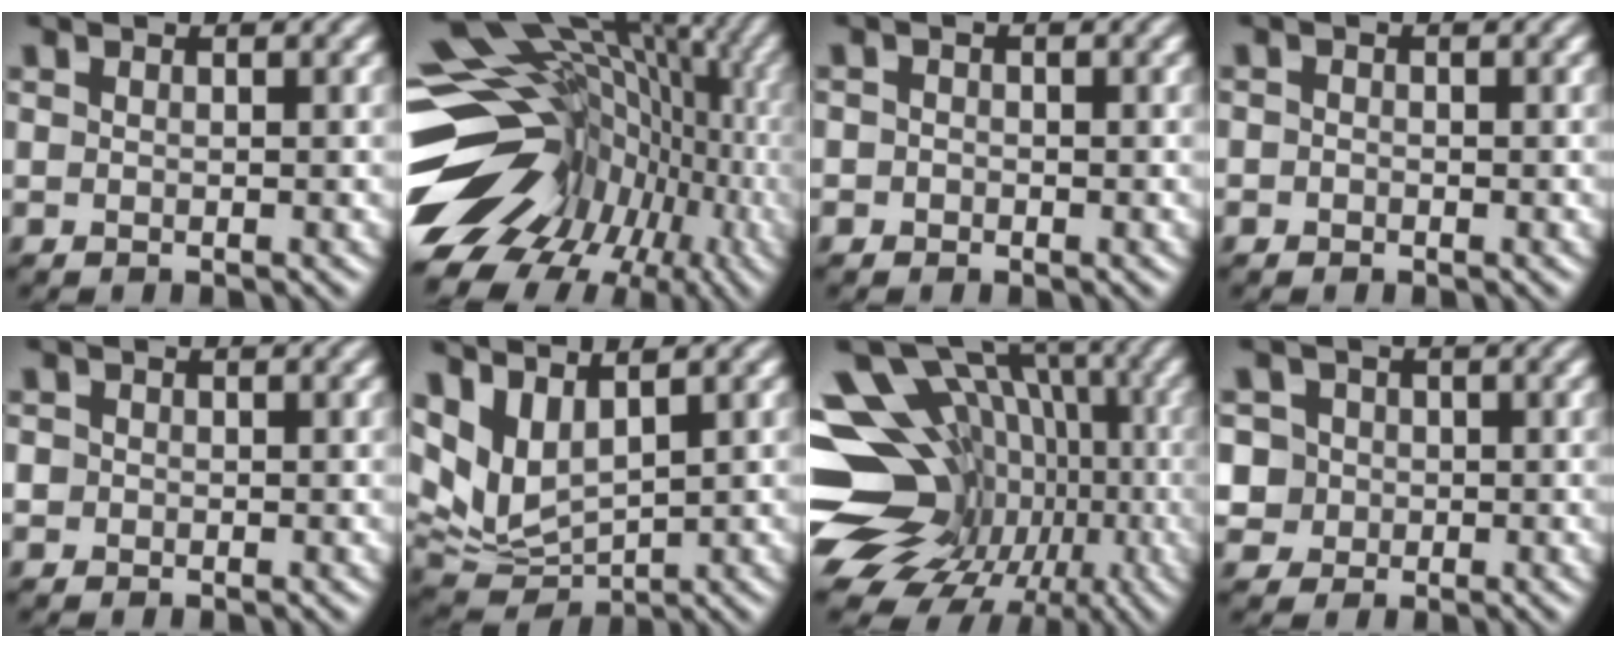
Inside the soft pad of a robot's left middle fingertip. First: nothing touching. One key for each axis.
{"total": 17.7, "fx": -3.9, "fy": 12.9, "fz": 11.5, "tx": -0.169, "ty": 0.037, "tz": -0.052}
{"total": 1.0, "fx": -0.6, "fy": 0.8, "fz": 0.1, "tx": 0.009, "ty": -0.002, "tz": -0.019}
{"total": 0.8, "fx": -0.6, "fy": 0.5, "fz": 0.0, "tx": 0.007, "ty": -0.002, "tz": -0.020}
{"total": 0.7, "fx": -0.4, "fy": 0.6, "fz": 0.0, "tx": 0.007, "ty": -0.004, "tz": -0.011}
{"total": 6.1, "fx": 2.3, "fy": 3.4, "fz": 4.5, "tx": -0.103, "ty": -0.007, "tz": 0.045}
{"total": 18.2, "fx": -3.2, "fy": 14.2, "fz": 10.9, "tx": -0.152, "ty": 0.010, "tz": -0.053}
{"total": 5.1, "fx": 1.1, "fy": 4.5, "fz": 2.2, "tx": -0.029, "ty": 0.018, "tz": -0.008}